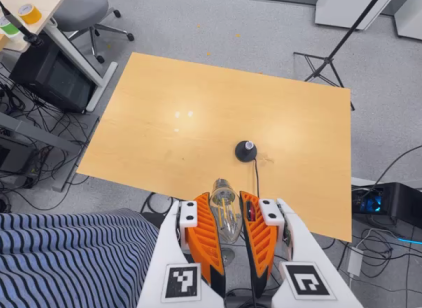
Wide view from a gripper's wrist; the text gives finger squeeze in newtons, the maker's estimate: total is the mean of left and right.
{"total": 21.5, "left": 26.0, "right": 17.0}